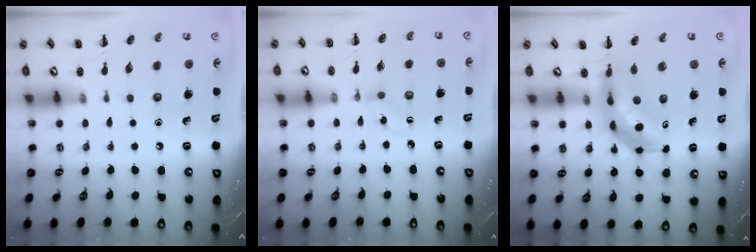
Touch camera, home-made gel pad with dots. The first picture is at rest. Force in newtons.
{"total": 1.9, "press": 1.6, "slide": 1.0}
{"total": 6.5, "press": 6.2, "slide": 1.8}